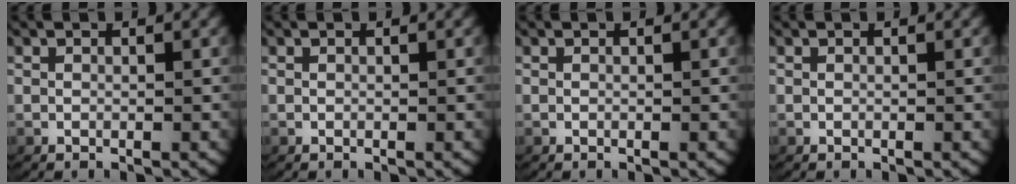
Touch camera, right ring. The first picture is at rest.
{"total": 0.0}
{"total": 0.0}
{"total": 0.0}